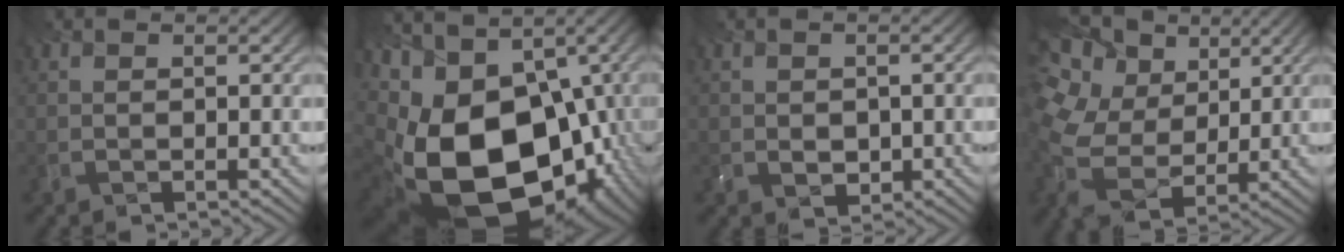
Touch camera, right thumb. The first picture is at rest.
{"total": 20.8, "force": [-7.6, 13.5, 13.9], "torque": [-0.321, -0.067, -0.084]}
{"total": 0.9, "force": [-0.7, 0.6, 0.2], "torque": [-0.032, -0.007, 0.016]}
{"total": 12.5, "force": [3.2, 9.1, 7.9], "torque": [-0.245, 0.026, 0.089]}